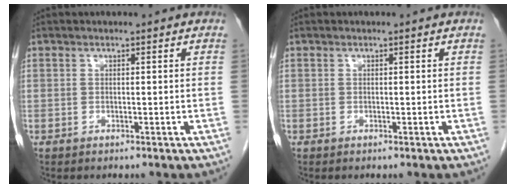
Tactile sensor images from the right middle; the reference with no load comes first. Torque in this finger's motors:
{"motor_torque": [0.14, -0.12, 0.02, 0.01]}